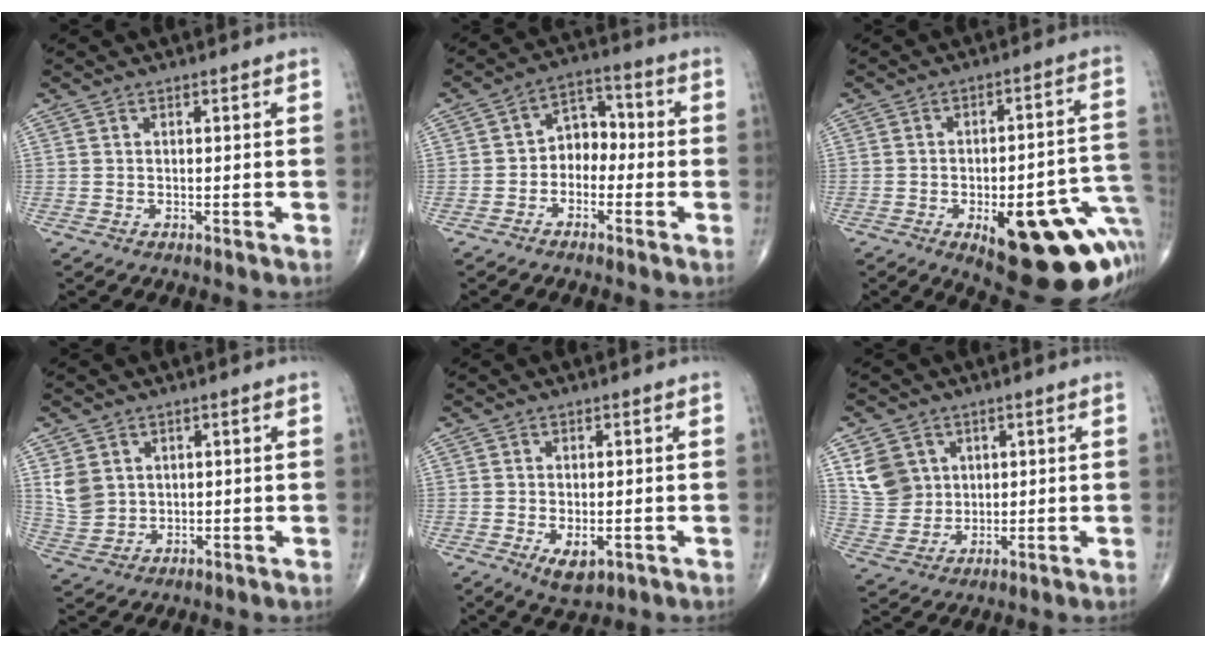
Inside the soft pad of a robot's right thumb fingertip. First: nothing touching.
{"total": 6.5, "force": [-1.5, 4.9, 3.9], "torque": [-0.031, 0.036, -0.043]}
{"total": 24.7, "force": [-8.7, 9.0, 21.3], "torque": [-0.188, 0.033, -0.092]}
{"total": 5.5, "force": [1.8, 4.5, 2.6], "torque": [-0.041, -0.010, 0.049]}
{"total": 4.1, "force": [-1.4, 2.1, 3.2], "torque": [-0.052, -0.009, -0.016]}
{"total": 8.2, "force": [3.0, 6.9, 3.2], "torque": [-0.042, -0.010, 0.067]}